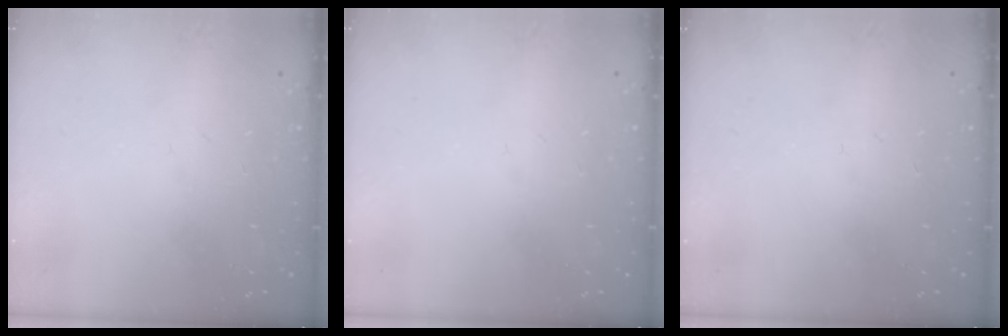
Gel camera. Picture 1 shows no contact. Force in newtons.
{"total": 0.0}
{"total": 0.0}